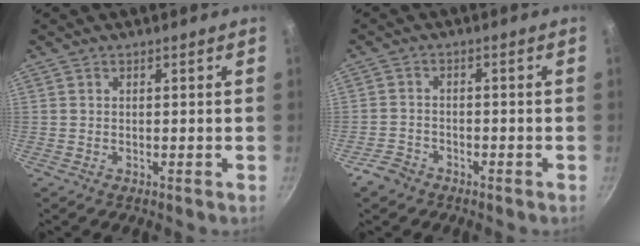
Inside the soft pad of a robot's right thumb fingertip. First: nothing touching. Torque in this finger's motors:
{"motor_torque": [1.18, -0.70, 0.88, -0.76, 0.16]}